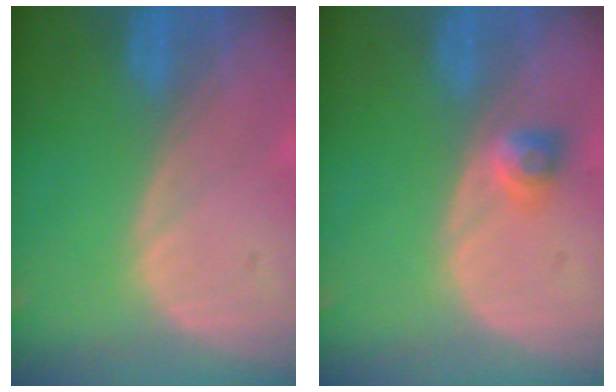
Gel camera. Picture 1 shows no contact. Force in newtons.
{"total": 2.4, "press": 2.0, "slide": 1.3}